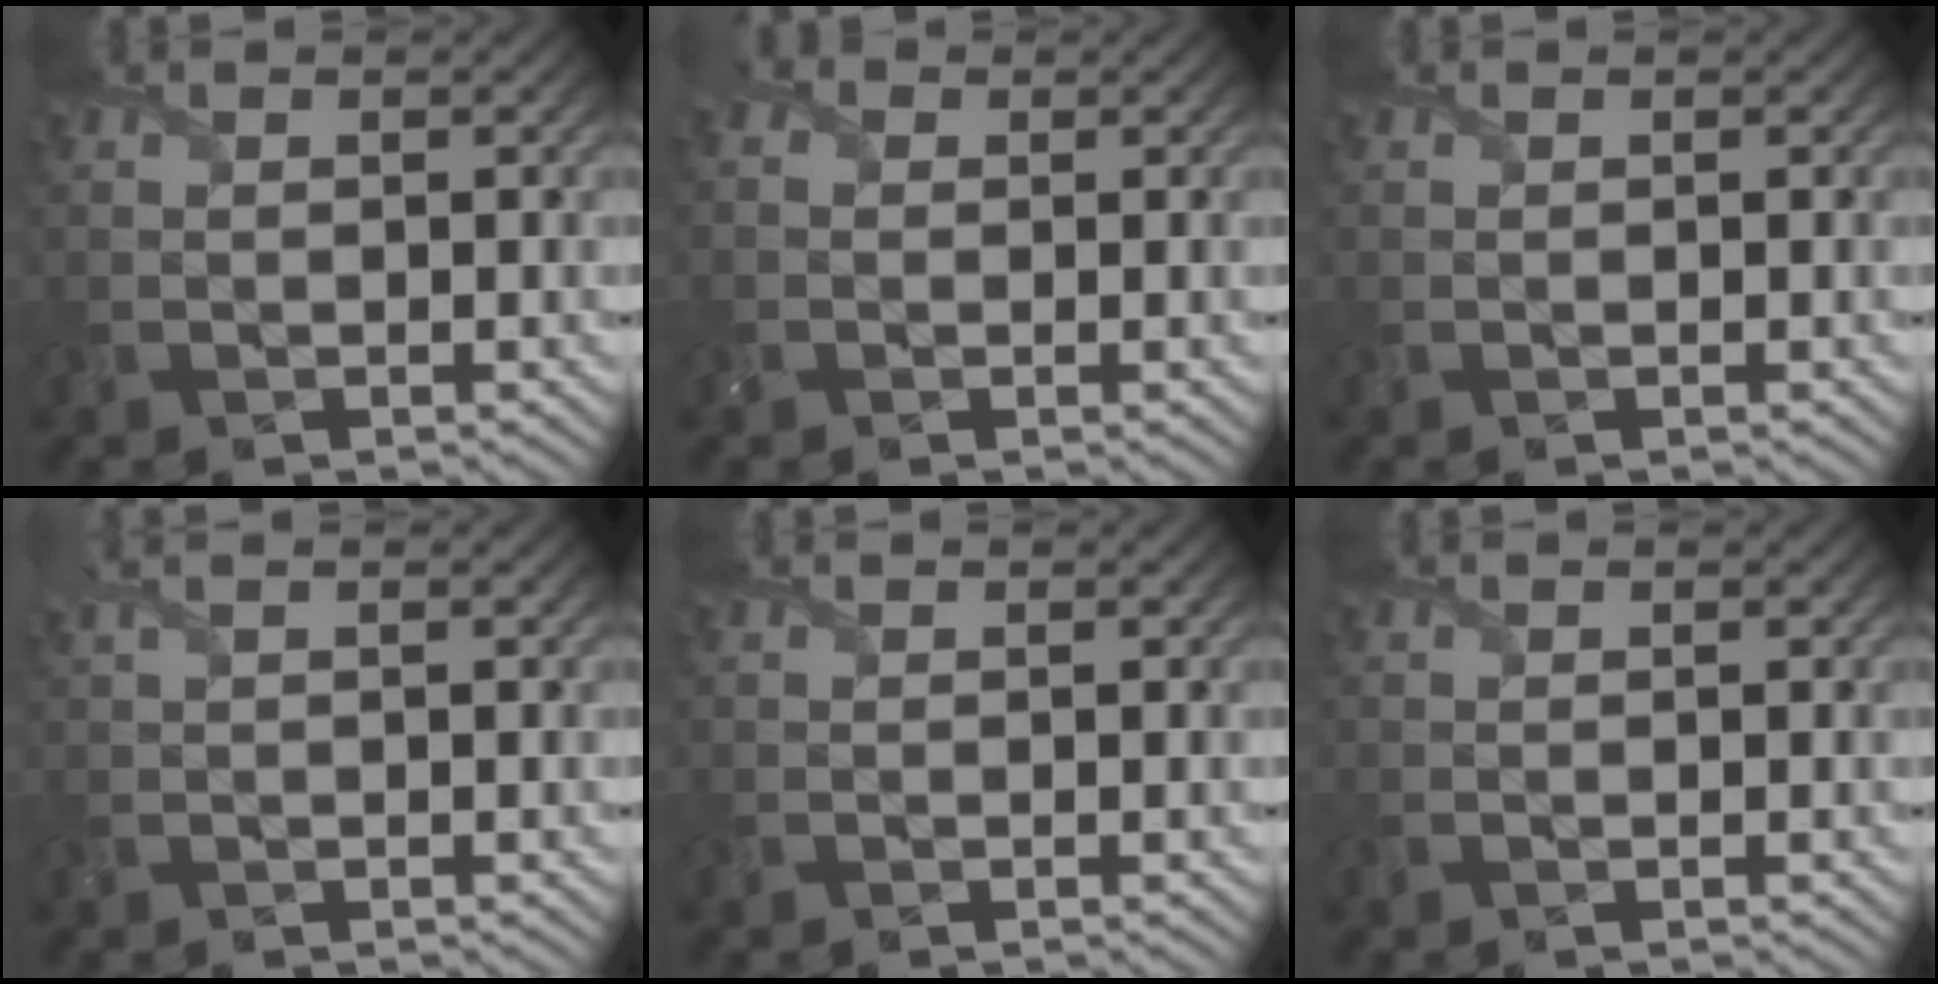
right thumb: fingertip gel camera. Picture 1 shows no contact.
{"total": 1.9, "force": [-0.2, 1.8, 0.7], "torque": [-0.023, 0.001, -0.010]}
{"total": 0.0}
{"total": 1.5, "force": [0.7, 0.3, 1.3], "torque": [-0.034, 0.008, 0.011]}
{"total": 0.0}
{"total": 0.0}